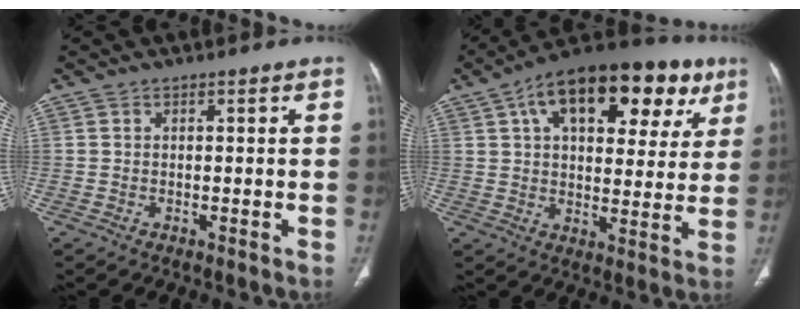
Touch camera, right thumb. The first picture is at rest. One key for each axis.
{"total": 24.0, "fx": 10.9, "fy": 12.3, "fz": 17.5, "tx": -0.224, "ty": 0.012, "tz": 0.158}